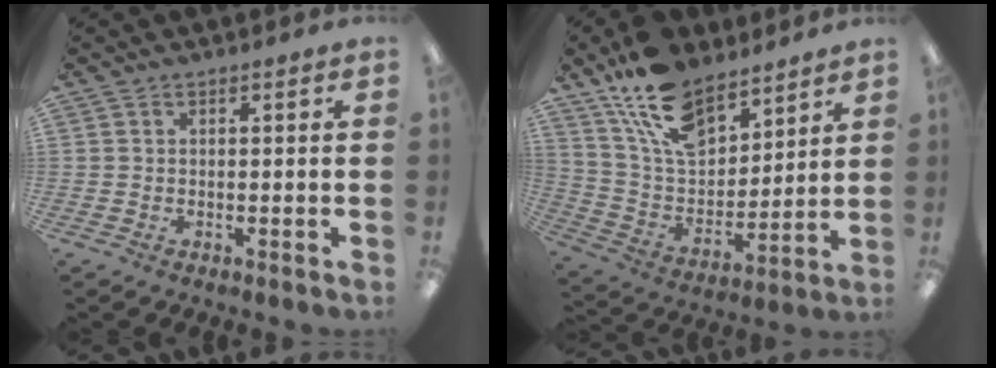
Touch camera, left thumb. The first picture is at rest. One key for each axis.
{"total": 16.9, "fx": 12.4, "fy": 8.2, "fz": 8.1, "tx": -0.166, "ty": -0.060, "tz": 0.232}